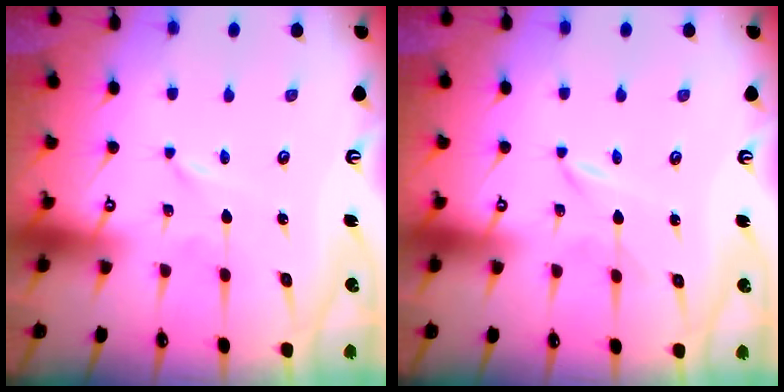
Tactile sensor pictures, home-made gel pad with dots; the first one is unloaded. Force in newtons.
{"total": 0.7, "press": 0.7, "slide": 0.1}